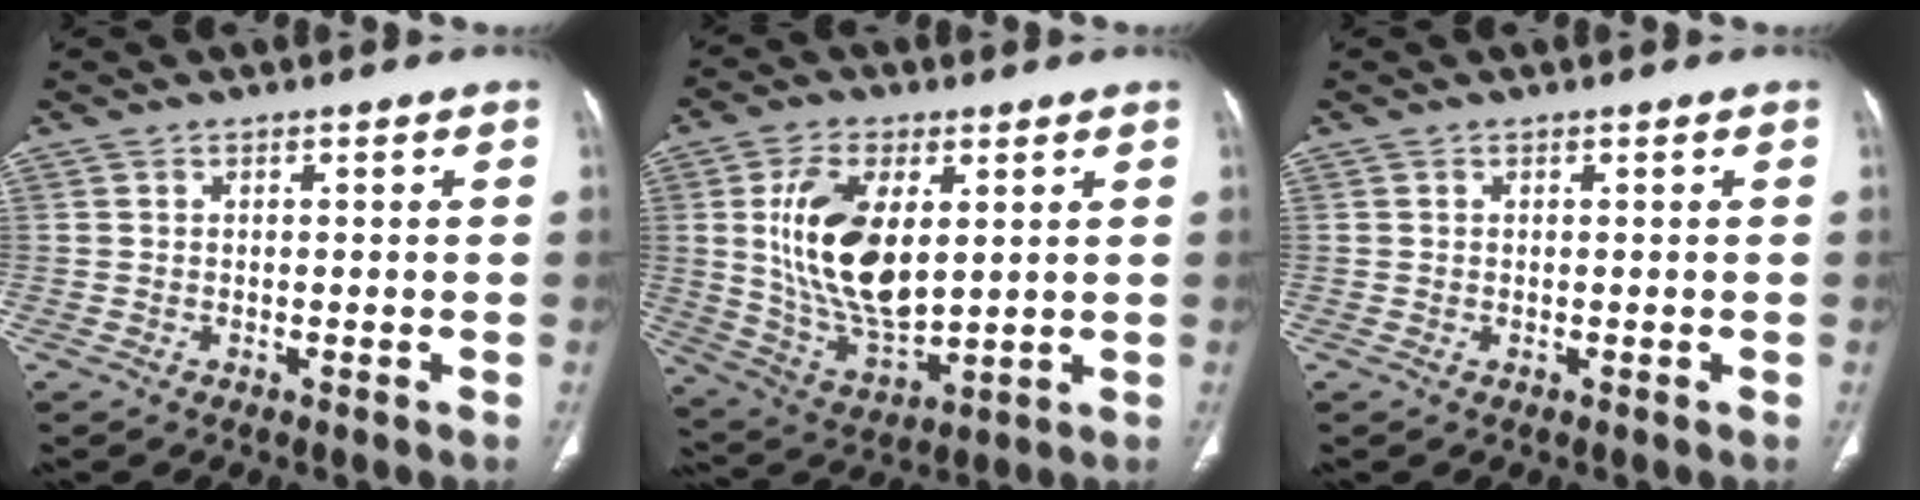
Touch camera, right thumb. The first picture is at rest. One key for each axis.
{"total": 16.8, "fx": 3.4, "fy": 8.9, "fz": 13.8, "tx": -0.249, "ty": -0.020, "tz": 0.075}
{"total": 0.0}